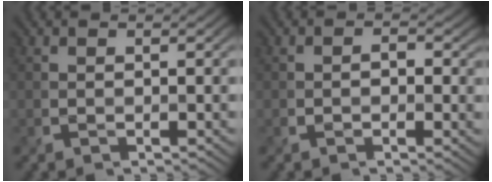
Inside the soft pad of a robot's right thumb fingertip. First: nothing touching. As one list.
[{"total": 2.2, "force": [-0.1, 1.8, 1.3], "torque": [-0.015, -0.004, 0.001]}]